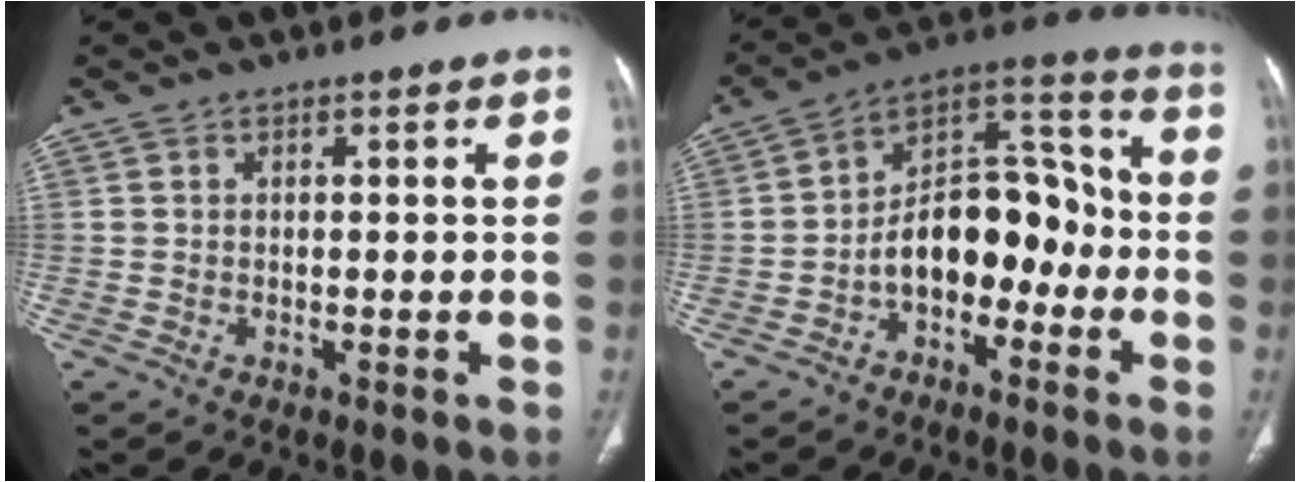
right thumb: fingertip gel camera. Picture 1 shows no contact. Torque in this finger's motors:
{"motor_torque": [1.33, 1.76, 1.27, -0.81, 0.07]}